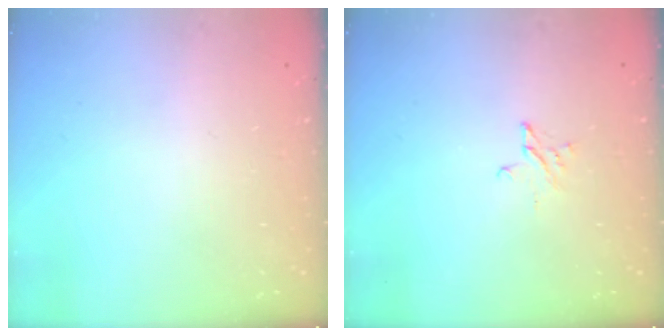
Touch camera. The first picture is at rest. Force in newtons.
{"total": 2.1, "press": 2.1, "slide": 0.2}